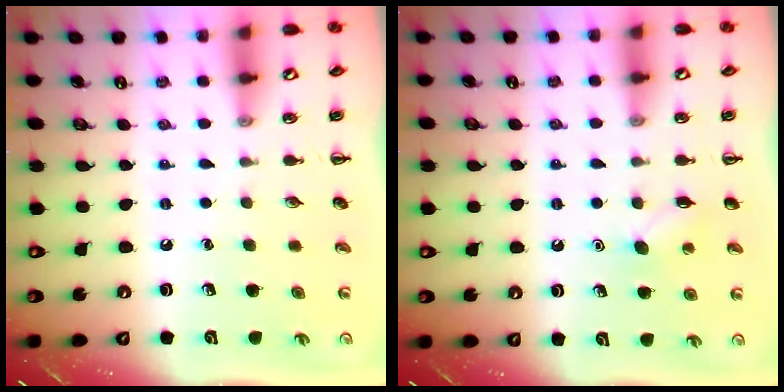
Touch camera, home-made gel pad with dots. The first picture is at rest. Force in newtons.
{"total": 5.3, "press": 5.1, "slide": 1.5}